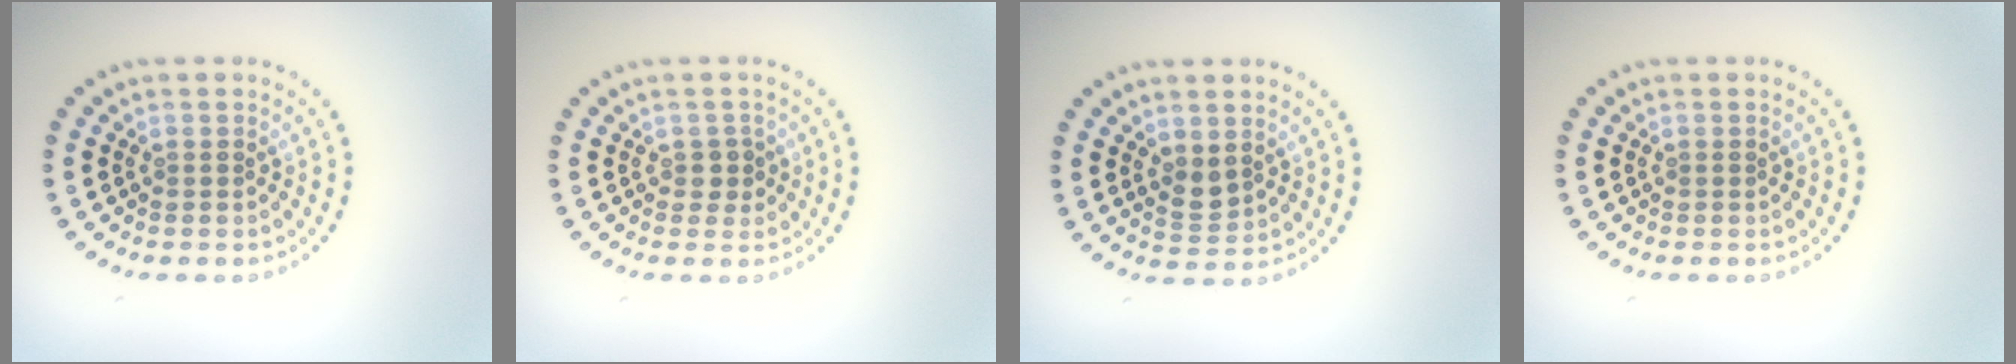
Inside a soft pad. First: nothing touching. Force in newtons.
{"total": 1.3, "press": 1.1, "slide": 0.6}
{"total": 1.7, "press": 1.6, "slide": 0.7}
{"total": 0.0}